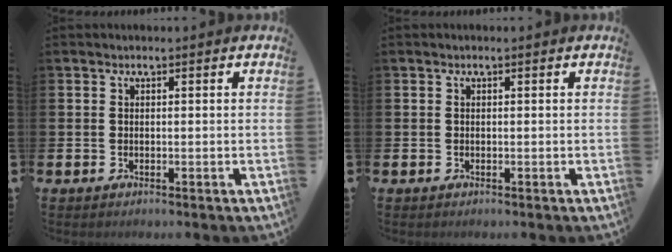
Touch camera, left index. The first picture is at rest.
{"total": 0.0}